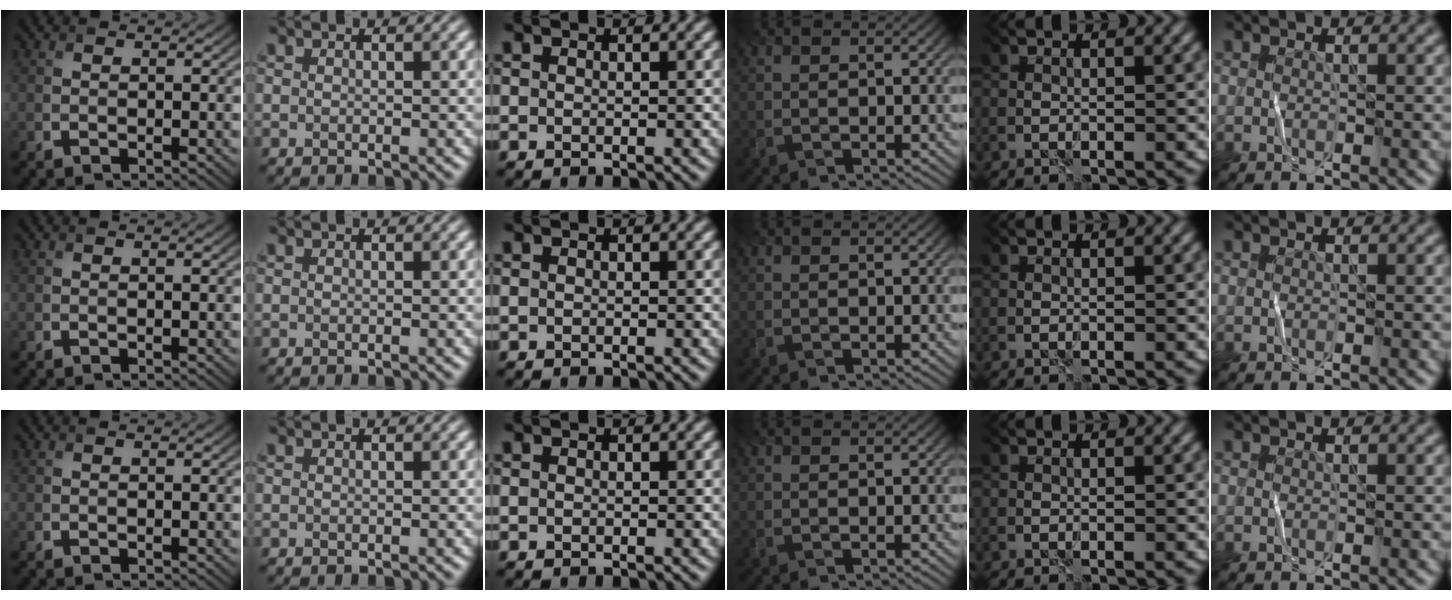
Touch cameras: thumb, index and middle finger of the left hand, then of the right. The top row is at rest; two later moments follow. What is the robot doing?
{"motion": "fold", "object": "bandana"}